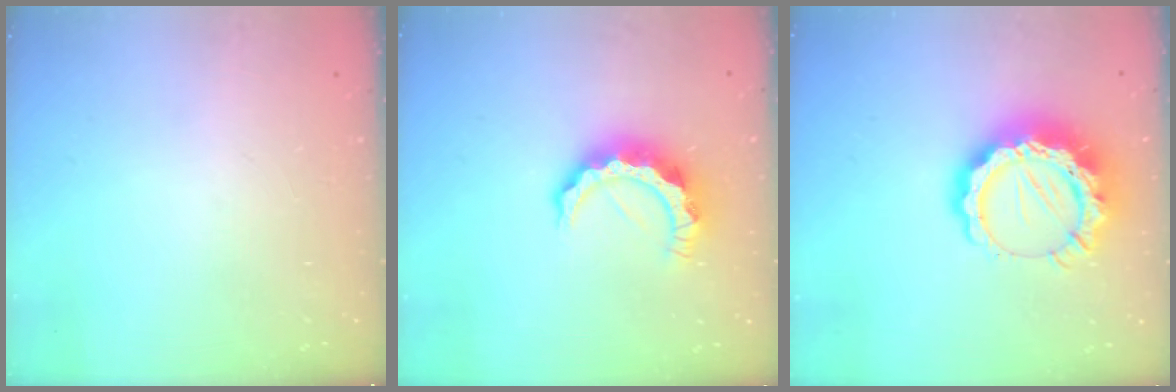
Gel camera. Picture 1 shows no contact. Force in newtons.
{"total": 9.9, "press": 9.9, "slide": 0.9}
{"total": 16.6, "press": 16.6, "slide": 1.5}